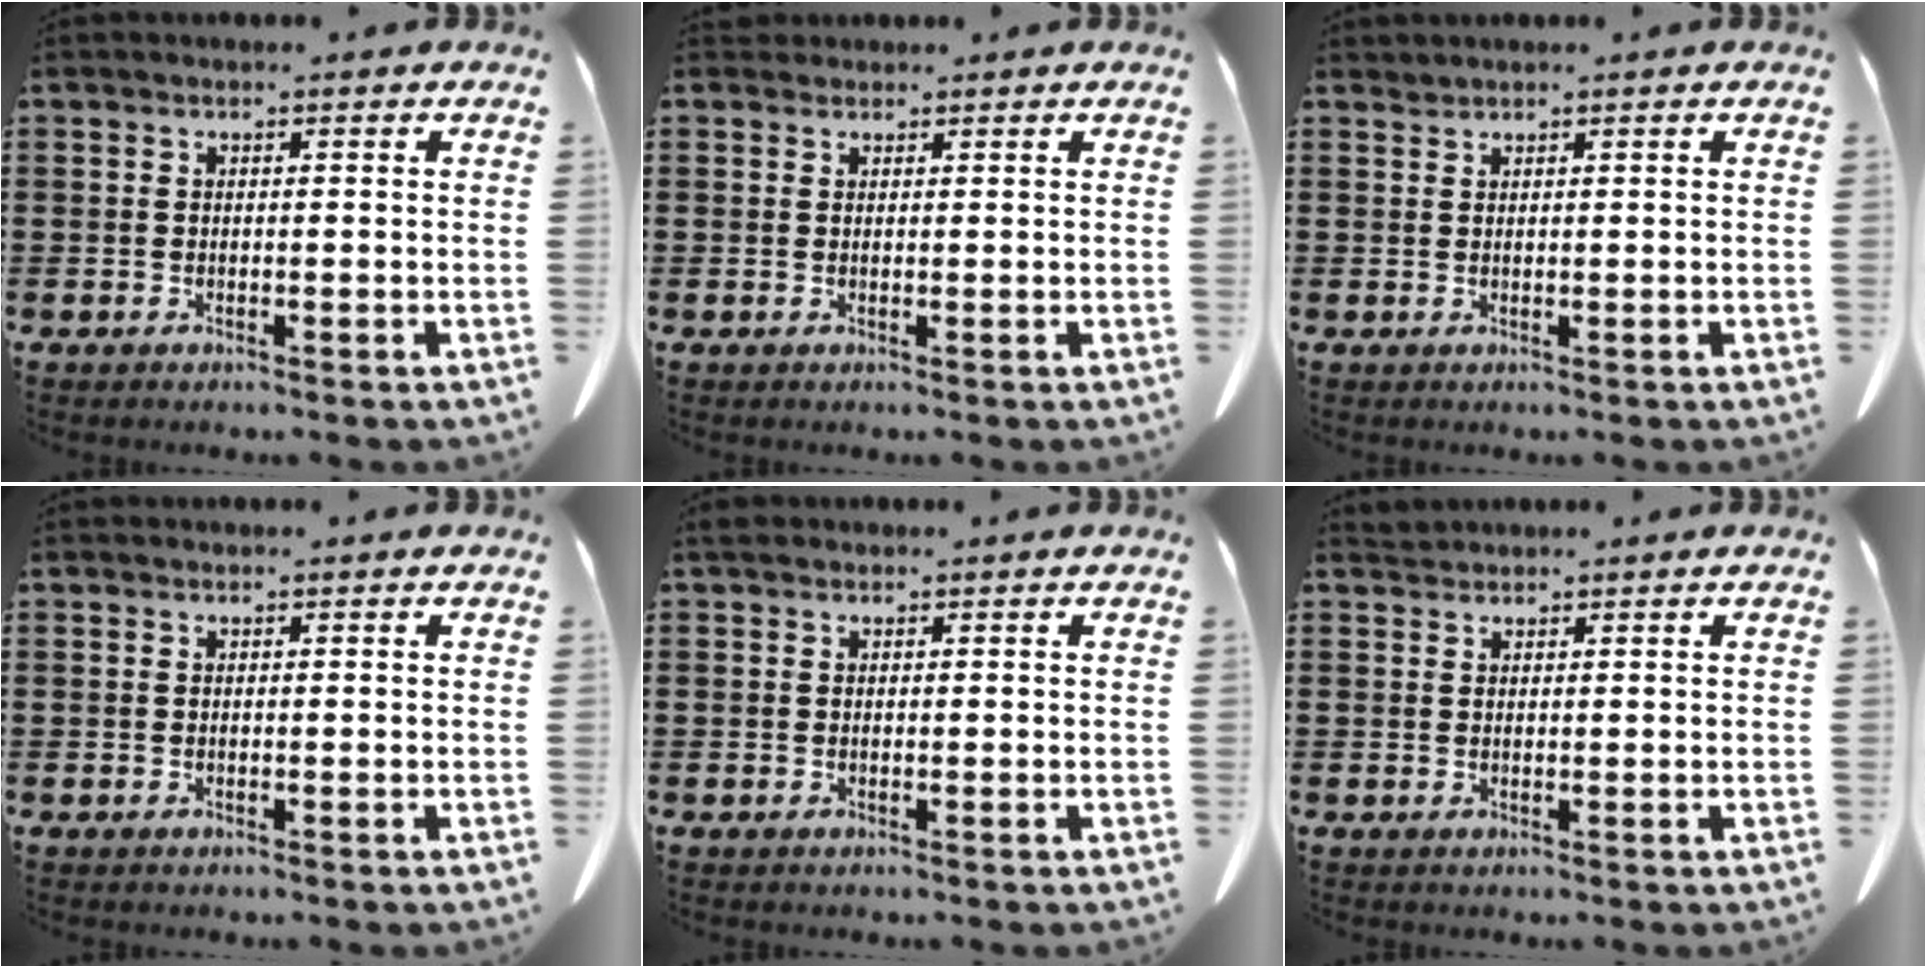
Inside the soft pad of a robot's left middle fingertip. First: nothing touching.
{"total": 1.1, "force": [0.9, 0.5, 0.0], "torque": [-0.004, 0.000, 0.020]}
{"total": 0.8, "force": [0.8, -0.1, 0.0], "torque": [-0.002, -0.002, 0.016]}
{"total": 0.0}
{"total": 0.8, "force": [0.4, 0.6, 0.3], "torque": [-0.010, 0.003, 0.007]}
{"total": 0.9, "force": [0.9, 0.2, -0.1], "torque": [-0.001, -0.002, 0.019]}